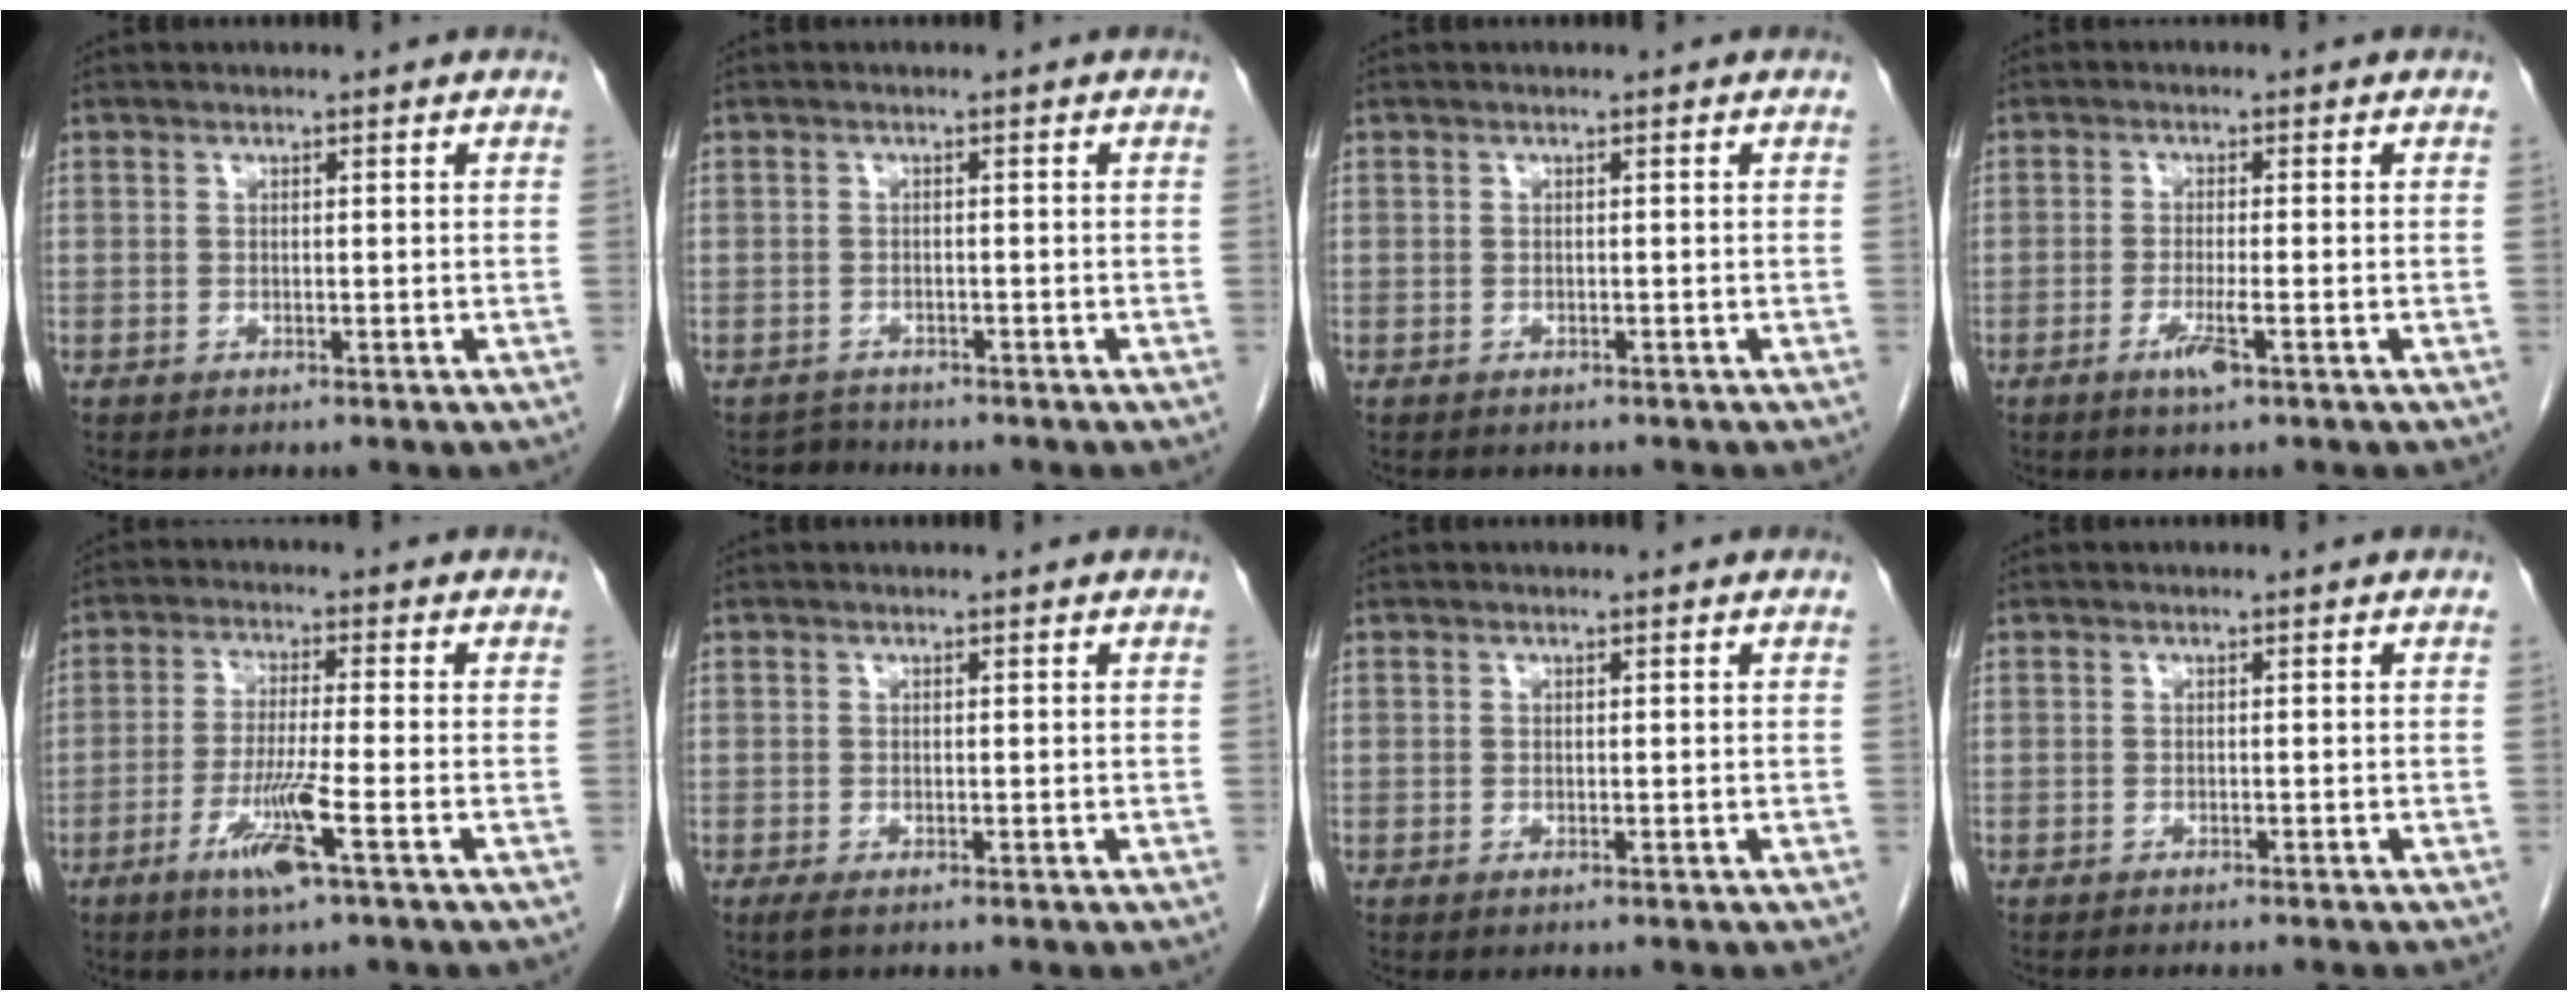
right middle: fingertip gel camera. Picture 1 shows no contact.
{"total": 1.5, "force": [-1.3, 0.2, -0.8], "torque": [0.012, -0.007, -0.021]}
{"total": 1.5, "force": [-1.3, 0.7, 0.3], "torque": [-0.009, -0.001, -0.014]}
{"total": 3.1, "force": [-1.5, 0.0, 2.7], "torque": [-0.054, -0.007, -0.030]}
{"total": 7.1, "force": [-3.3, -0.6, 6.3], "torque": [-0.123, -0.017, -0.064]}
{"total": 0.8, "force": [-0.4, 0.1, 0.7], "torque": [-0.016, -0.003, -0.005]}
{"total": 0.0}
{"total": 2.5, "force": [-2.2, -0.1, 1.2], "torque": [-0.012, 0.001, -0.027]}